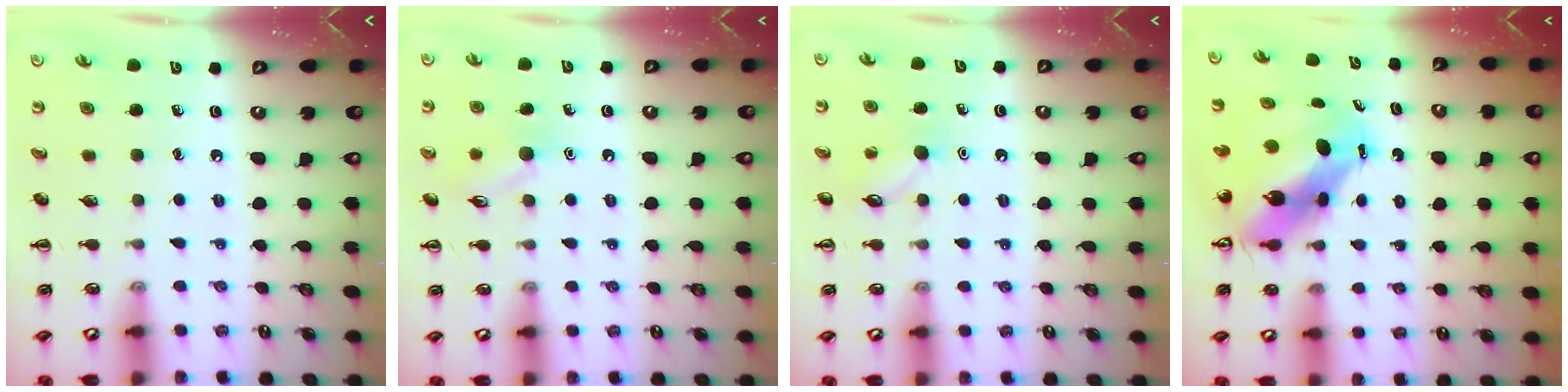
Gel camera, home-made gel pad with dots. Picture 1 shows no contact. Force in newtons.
{"total": 8.1, "press": 8.0, "slide": 1.2}
{"total": 7.1, "press": 7.1, "slide": 1.1}
{"total": 8.8, "press": 8.5, "slide": 2.4}